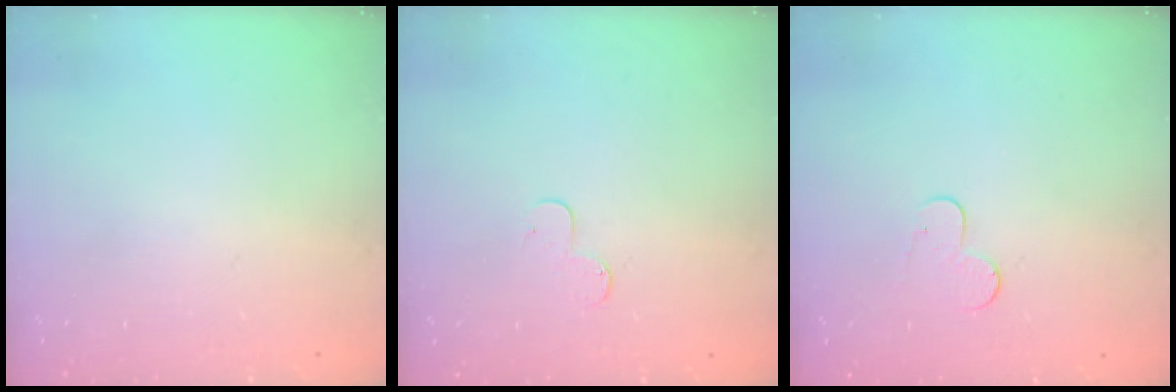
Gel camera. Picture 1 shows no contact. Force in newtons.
{"total": 3.7, "press": 3.7, "slide": 0.3}
{"total": 4.9, "press": 4.8, "slide": 0.5}